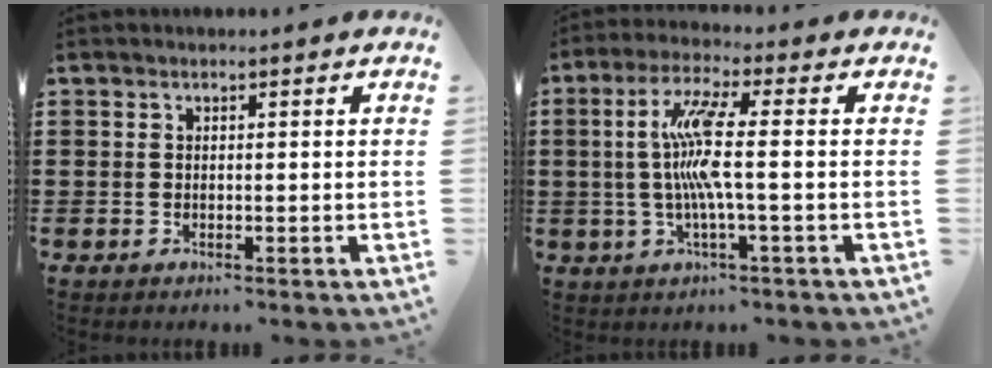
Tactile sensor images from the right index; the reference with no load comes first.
{"total": 8.3, "force": [-0.1, 0.1, 8.3], "torque": [-0.187, -0.016, -0.020]}